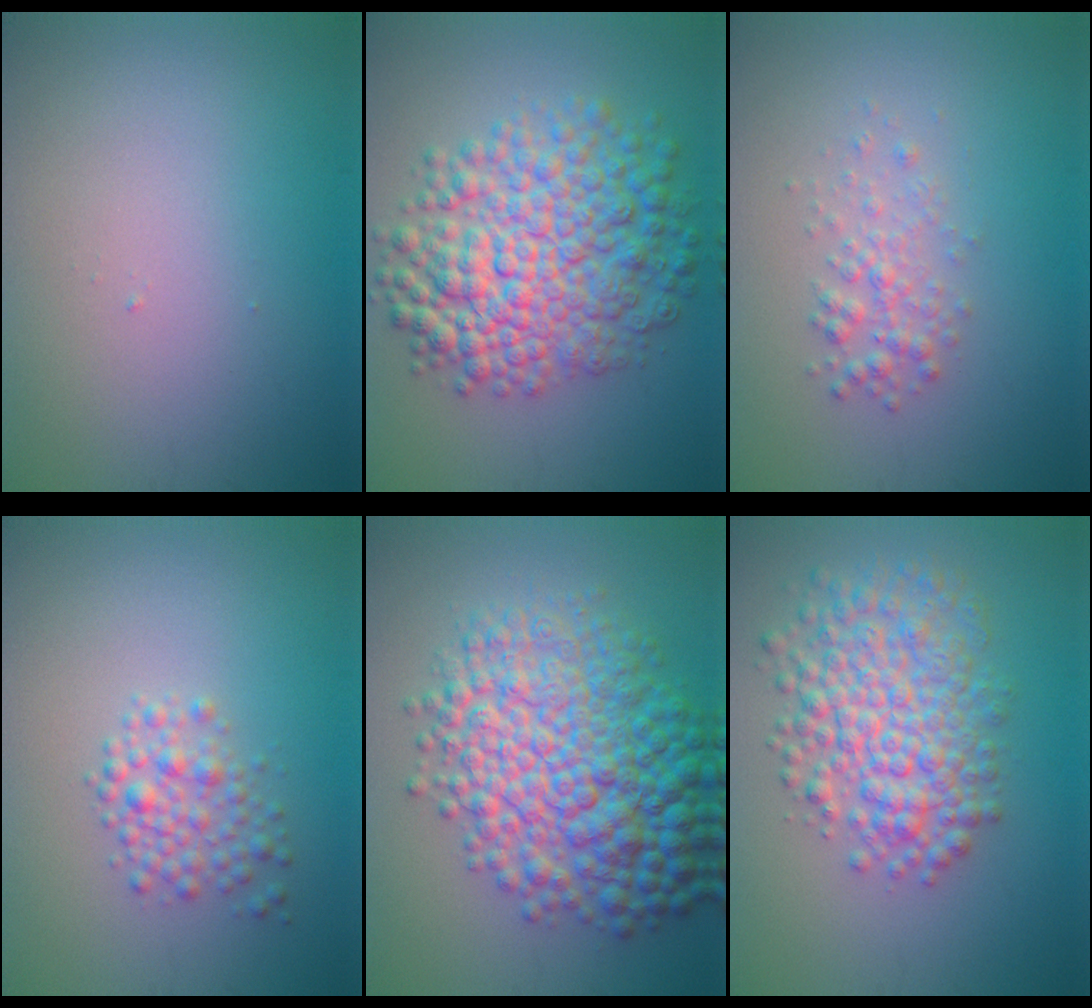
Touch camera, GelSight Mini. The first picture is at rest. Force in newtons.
{"total": 9.4, "press": 9.4, "slide": 0.2}
{"total": 1.9, "press": 1.9, "slide": 0.0}
{"total": 2.6, "press": 2.6, "slide": 0.1}
{"total": 11.0, "press": 11.0, "slide": 0.1}
{"total": 6.8, "press": 6.8, "slide": 0.1}